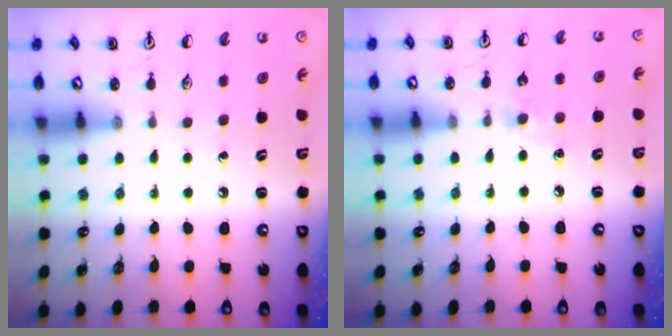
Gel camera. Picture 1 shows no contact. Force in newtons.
{"total": 6.2, "press": 6.1, "slide": 0.7}